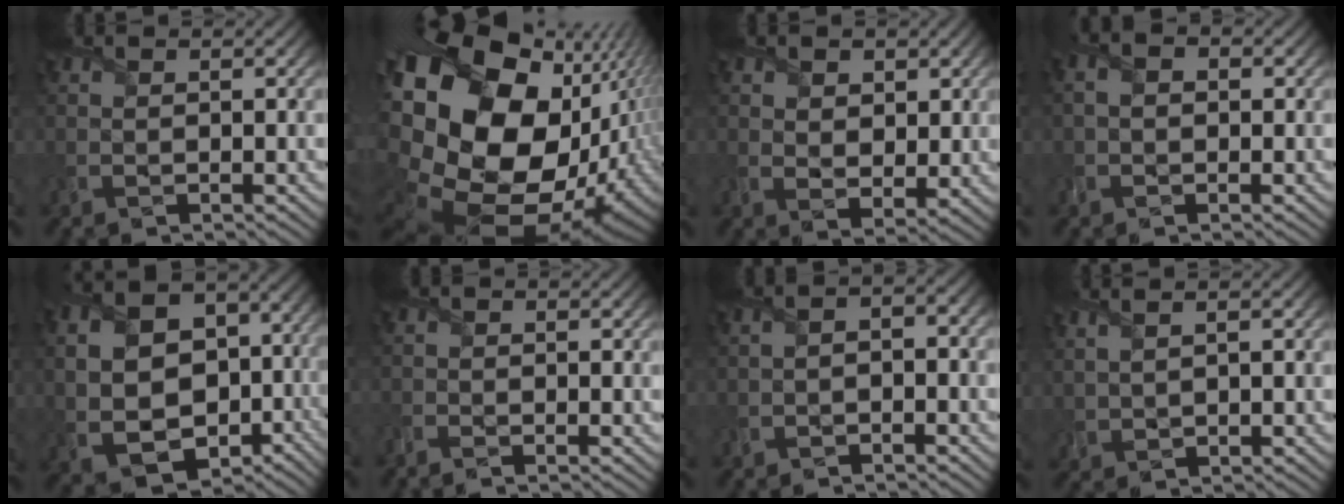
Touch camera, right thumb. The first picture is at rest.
{"total": 24.2, "force": [-2.7, 19.1, 14.6], "torque": [-0.337, -0.035, -0.066]}
{"total": 4.0, "force": [1.7, 2.8, 2.2], "torque": [-0.058, -0.009, 0.022]}
{"total": 2.5, "force": [-0.1, 1.8, 1.7], "torque": [-0.037, 0.004, -0.004]}
{"total": 13.9, "force": [-1.8, 10.2, 9.2], "torque": [-0.195, -0.025, -0.018]}
{"total": 2.0, "force": [-1.7, 0.4, 0.9], "torque": [-0.021, -0.003, -0.036]}
{"total": 2.5, "force": [-1.6, 0.8, 1.6], "torque": [-0.033, 0.000, -0.033]}
{"total": 1.5, "force": [0.8, 0.1, 1.2], "torque": [-0.030, 0.004, 0.025]}